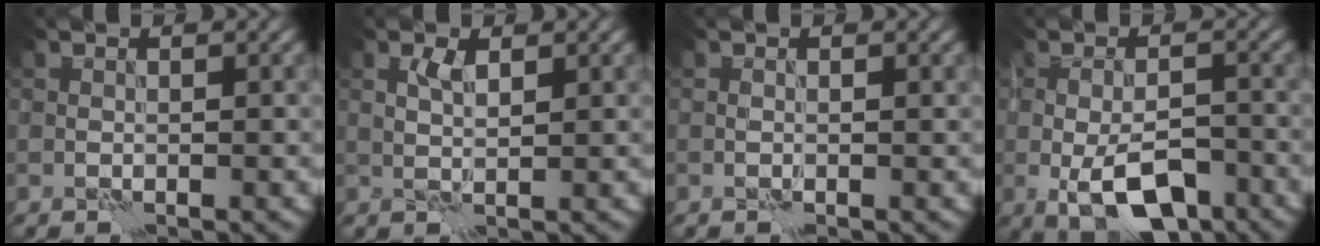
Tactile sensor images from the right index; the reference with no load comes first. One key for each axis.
{"total": 1.2, "fx": 1.0, "fy": -0.1, "fz": 0.7, "tx": -0.019, "ty": 0.000, "tz": 0.022}
{"total": 0.0}
{"total": 6.9, "fx": -3.3, "fy": 3.0, "fz": 5.3, "tx": -0.092, "ty": -0.006, "tz": -0.052}